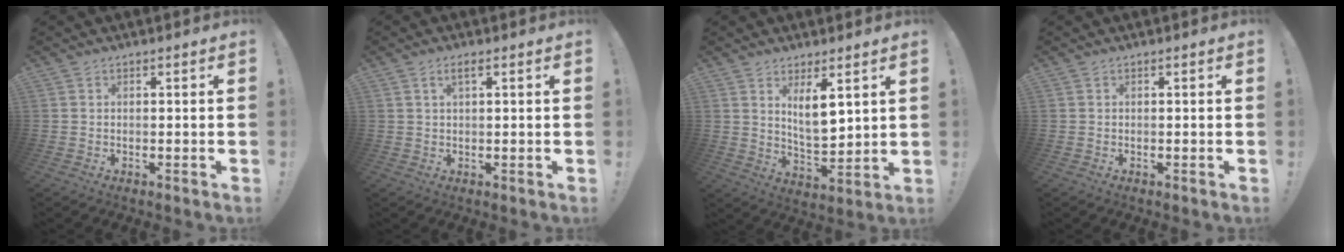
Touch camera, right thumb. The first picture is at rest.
{"total": 2.5, "force": [1.1, 0.7, 2.2], "torque": [-0.038, 0.000, 0.017]}
{"total": 8.7, "force": [4.5, 3.2, 6.8], "torque": [-0.115, -0.030, 0.080]}
{"total": 0.0}